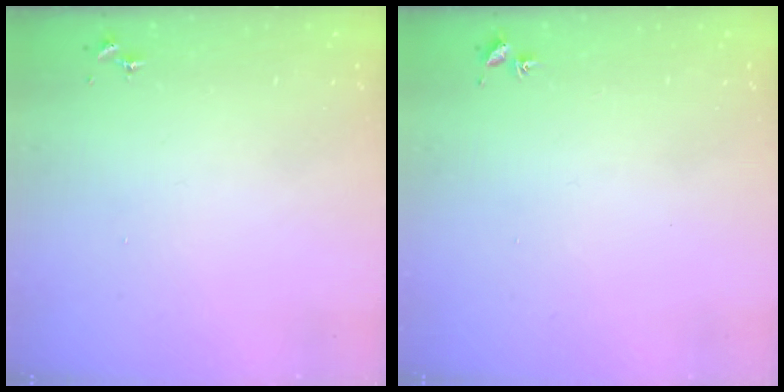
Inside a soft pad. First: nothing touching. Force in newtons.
{"total": 1.5, "press": 1.5, "slide": 0.2}